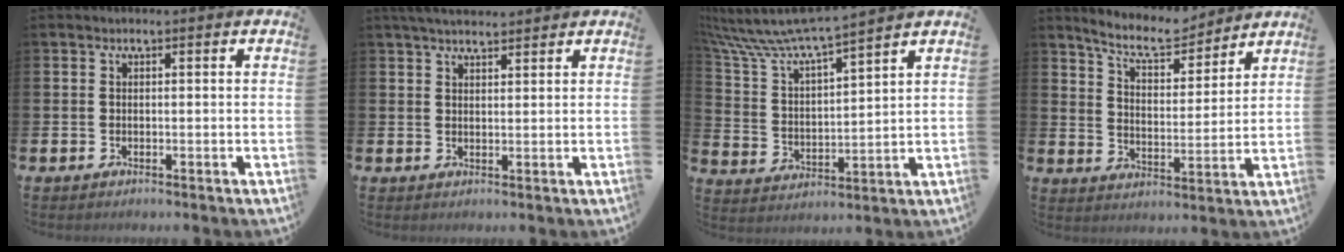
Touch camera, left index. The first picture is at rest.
{"total": 3.5, "force": [3.2, 0.7, 1.0], "torque": [-0.025, -0.008, 0.059]}
{"total": 8.3, "force": [7.9, 0.6, 2.7], "torque": [-0.099, -0.056, 0.131]}
{"total": 7.7, "force": [7.2, 1.7, 2.2], "torque": [-0.059, -0.043, 0.124]}